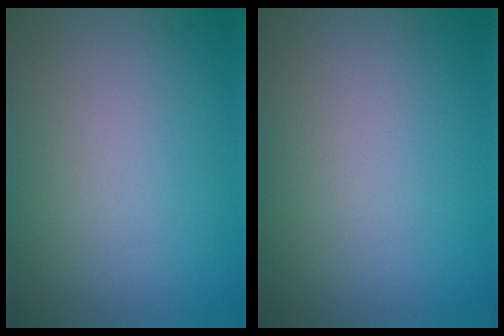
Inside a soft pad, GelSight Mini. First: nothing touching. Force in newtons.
{"total": 0.0}